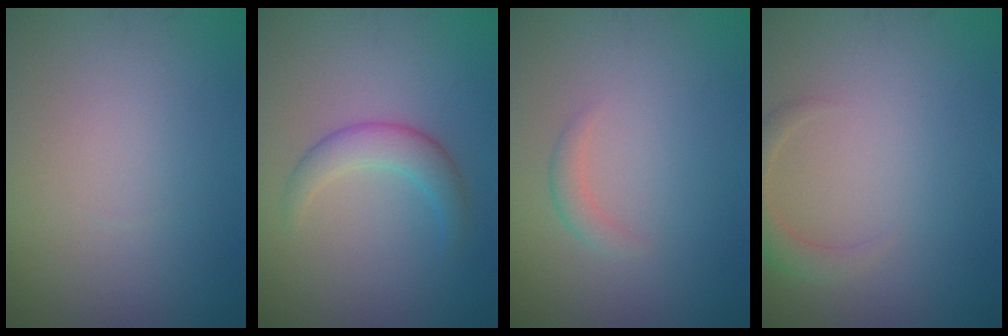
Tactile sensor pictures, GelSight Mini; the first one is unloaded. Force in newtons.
{"total": 2.8, "press": 2.8, "slide": 0.1}
{"total": 1.1, "press": 1.1, "slide": 0.1}
{"total": 2.1, "press": 2.1, "slide": 0.3}